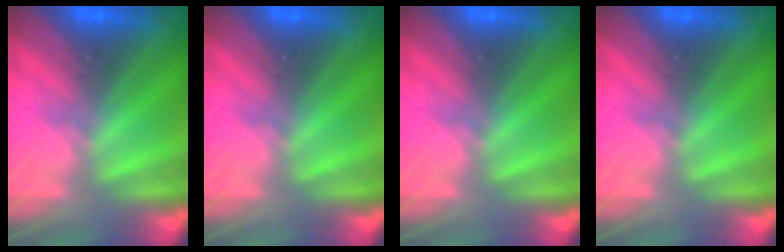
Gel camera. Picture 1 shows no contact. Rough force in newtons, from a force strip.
{"total": 0.0}
{"total": 0.0}
{"total": 0.0}